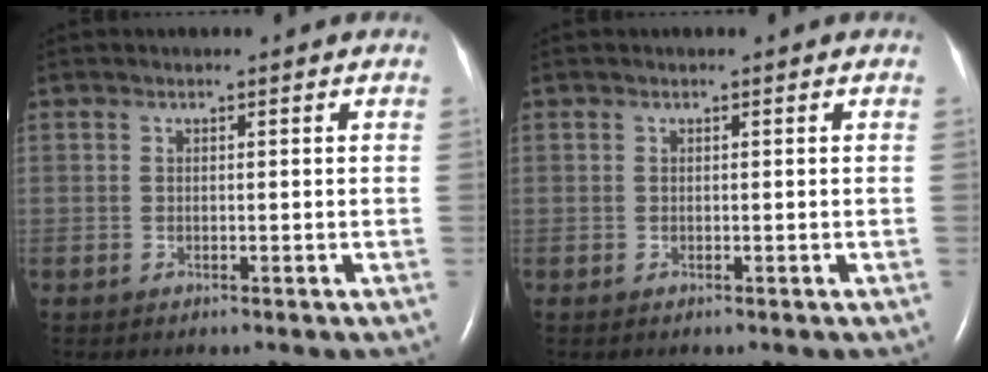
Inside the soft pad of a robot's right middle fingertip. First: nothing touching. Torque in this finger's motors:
{"motor_torque": [0.79, -0.73, 0.00, 0.01]}